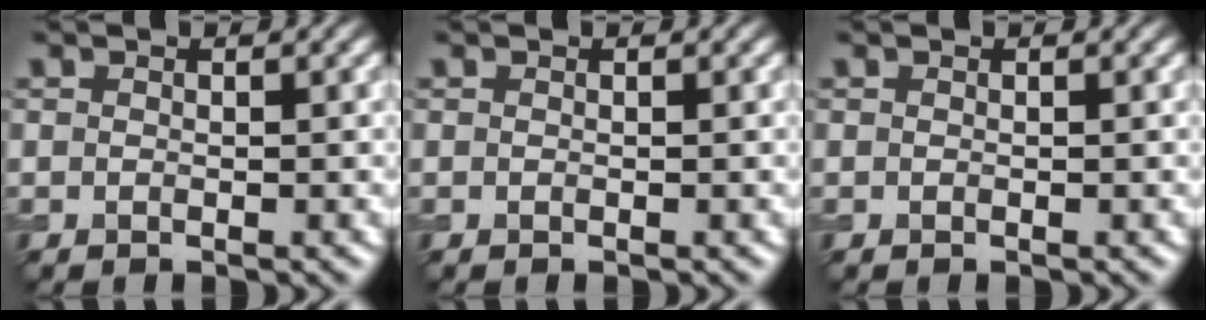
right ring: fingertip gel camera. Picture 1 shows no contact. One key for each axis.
{"total": 0.0}
{"total": 0.0}